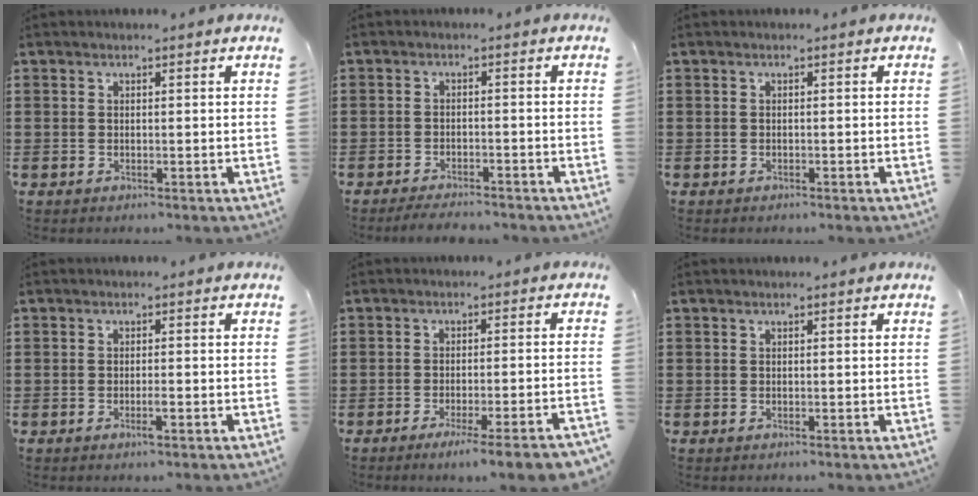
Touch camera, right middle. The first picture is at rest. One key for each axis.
{"total": 2.6, "fx": -2.6, "fy": 0.1, "fz": 0.2, "tx": -0.010, "ty": -0.003, "tz": -0.053}
{"total": 0.0}
{"total": 1.4, "fx": -0.7, "fy": 0.2, "fz": 1.2, "tx": -0.022, "ty": -0.002, "tz": -0.012}
{"total": 4.6, "fx": -3.5, "fy": -0.6, "fz": 2.9, "tx": -0.044, "ty": -0.016, "tz": -0.061}
{"total": 0.0}